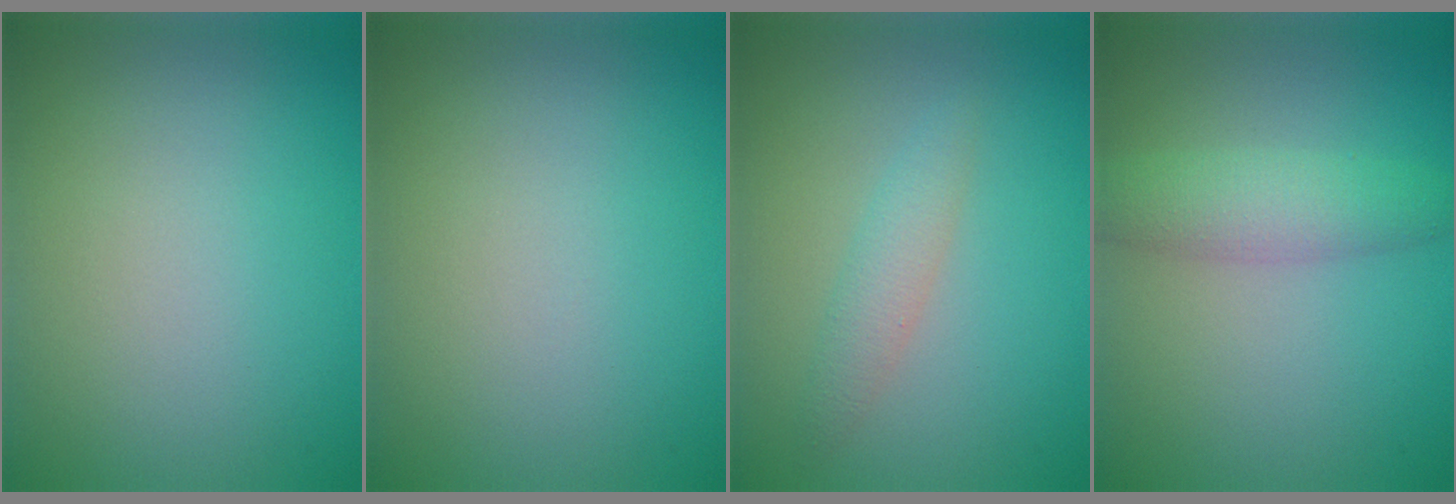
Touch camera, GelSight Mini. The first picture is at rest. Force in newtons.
{"total": 0.0}
{"total": 1.8, "press": 1.8, "slide": 0.0}
{"total": 3.5, "press": 3.5, "slide": 0.1}